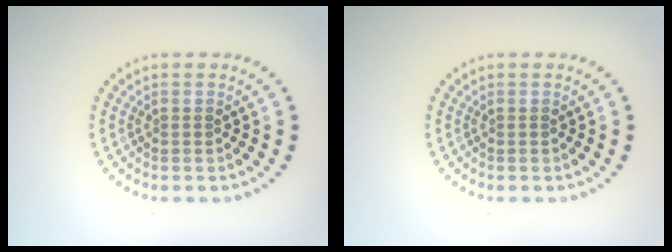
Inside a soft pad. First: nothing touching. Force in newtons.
{"total": 0.0}